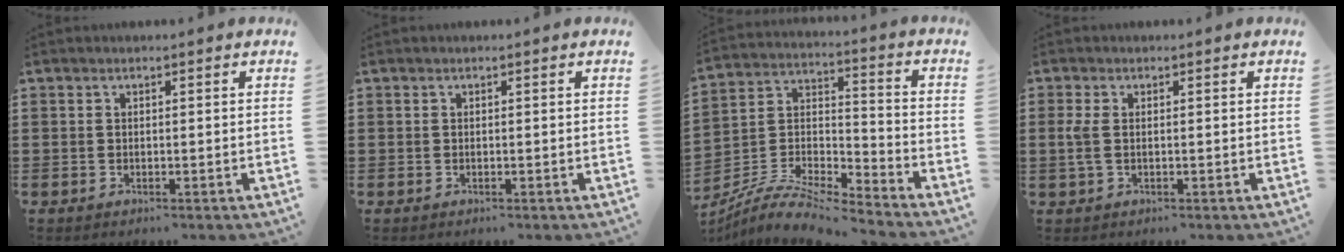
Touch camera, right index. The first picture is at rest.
{"total": 0.0}
{"total": 8.1, "force": [-7.5, 1.2, 2.8], "torque": [-0.069, -0.001, -0.154]}
{"total": 2.6, "force": [-0.1, 1.1, 2.4], "torque": [-0.068, -0.005, -0.009]}